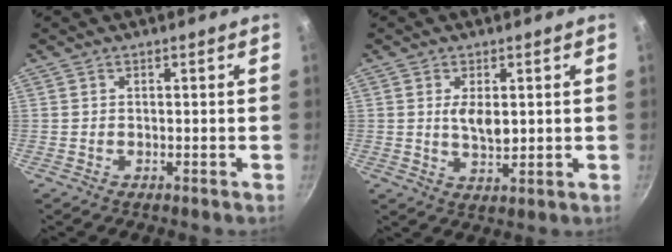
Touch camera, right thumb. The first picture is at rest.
{"total": 5.2, "force": [0.9, 2.6, 4.4], "torque": [-0.074, -0.012, 0.019]}